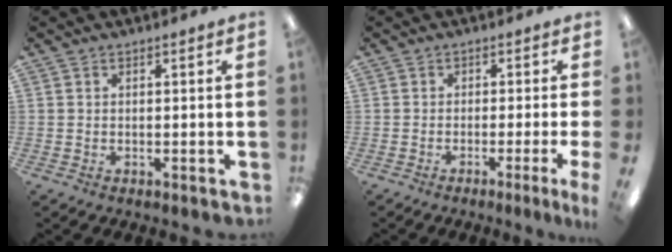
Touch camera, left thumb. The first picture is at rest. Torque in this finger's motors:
{"motor_torque": [0.16, 0.15, 0.86, -0.07, 0.05]}